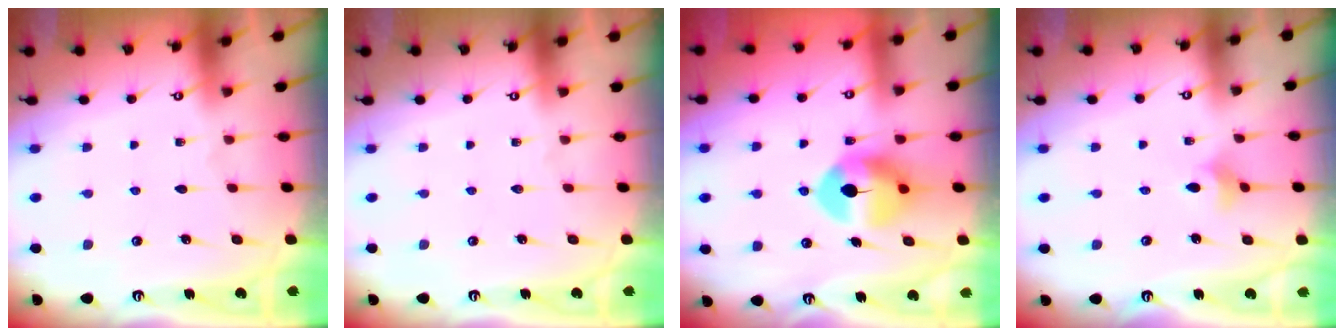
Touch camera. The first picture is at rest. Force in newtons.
{"total": 0.0}
{"total": 9.1, "press": 9.0, "slide": 1.3}
{"total": 4.2, "press": 4.2, "slide": 0.7}